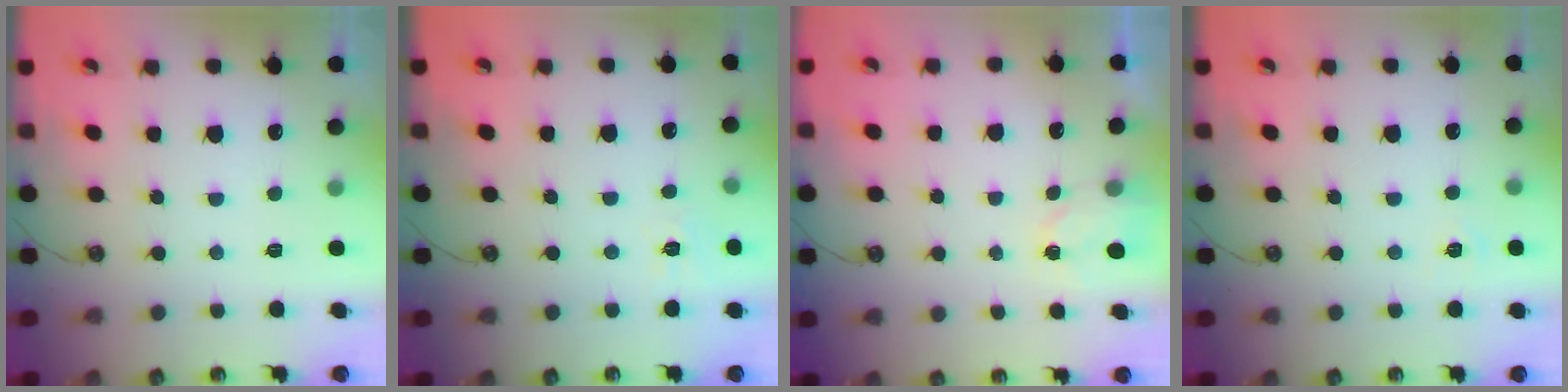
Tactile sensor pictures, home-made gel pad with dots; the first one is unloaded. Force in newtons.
{"total": 4.0, "press": 3.9, "slide": 0.6}
{"total": 2.4, "press": 2.4, "slide": 0.3}
{"total": 3.5, "press": 3.4, "slide": 0.4}